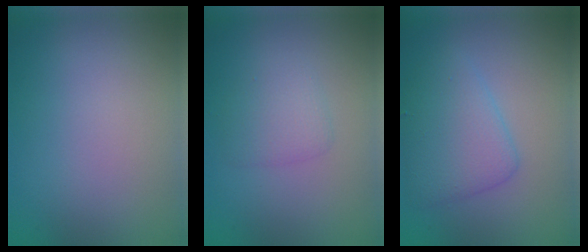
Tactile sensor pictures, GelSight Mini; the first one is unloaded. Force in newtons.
{"total": 1.9, "press": 1.9, "slide": 0.0}
{"total": 4.0, "press": 4.0, "slide": 0.1}